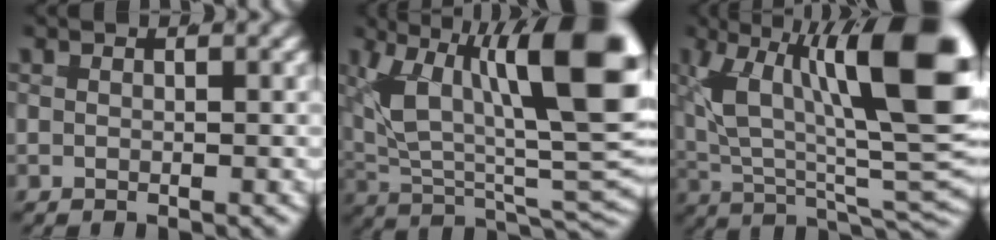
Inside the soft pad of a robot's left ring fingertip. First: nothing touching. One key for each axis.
{"total": 13.8, "fx": 1.6, "fy": 6.2, "fz": 12.2, "tx": -0.178, "ty": -0.011, "tz": 0.028}
{"total": 15.2, "fx": 1.8, "fy": 6.8, "fz": 13.5, "tx": -0.182, "ty": -0.006, "tz": 0.027}